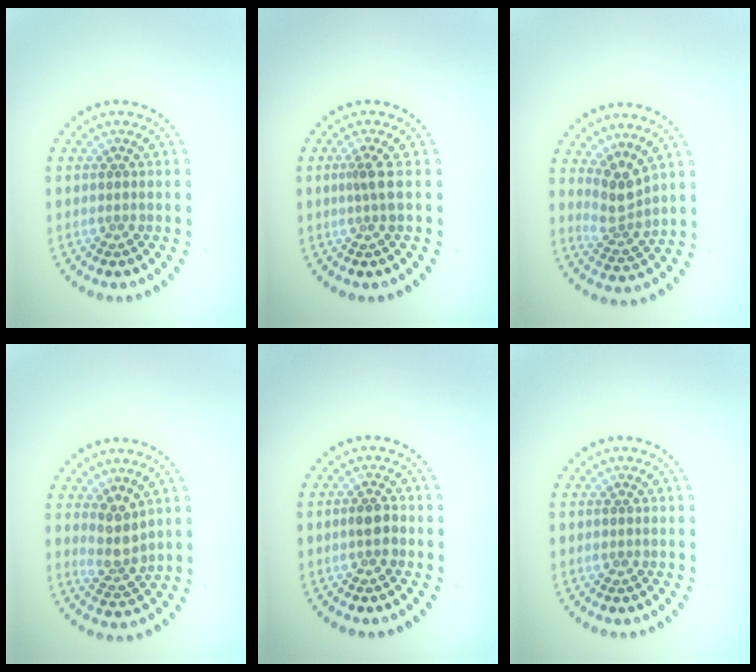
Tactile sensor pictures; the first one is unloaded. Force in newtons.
{"total": 1.6, "press": 1.2, "slide": 1.1}
{"total": 2.9, "press": 2.1, "slide": 1.9}
{"total": 2.8, "press": 2.3, "slide": 1.7}
{"total": 1.7, "press": 1.6, "slide": 0.5}
{"total": 0.5, "press": 0.5, "slide": 0.0}